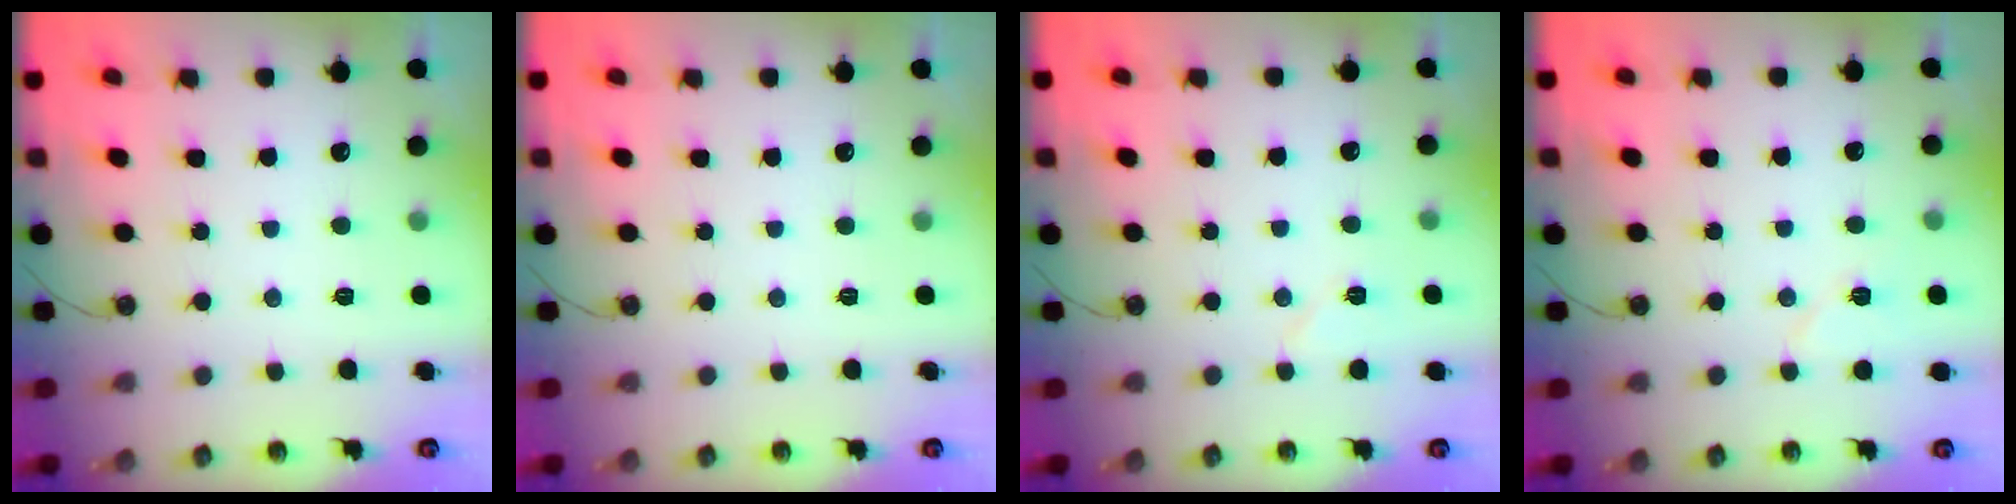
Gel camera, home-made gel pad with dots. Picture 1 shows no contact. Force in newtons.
{"total": 0.0}
{"total": 5.8, "press": 5.5, "slide": 1.7}
{"total": 9.1, "press": 3.6, "slide": 8.4}